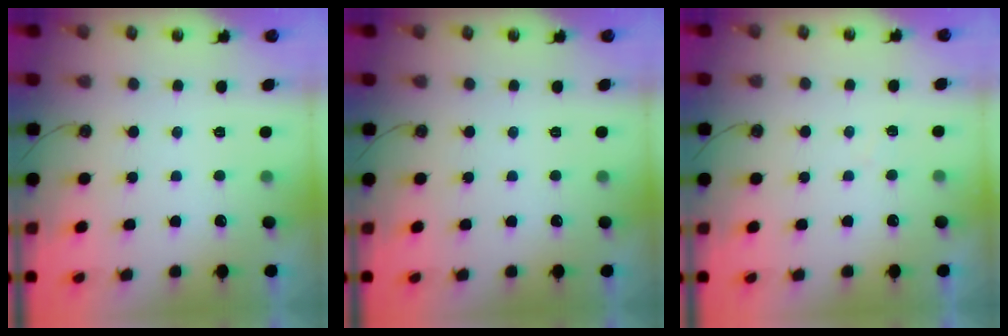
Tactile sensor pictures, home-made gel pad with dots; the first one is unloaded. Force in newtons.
{"total": 0.0}
{"total": 3.8, "press": 3.7, "slide": 0.4}